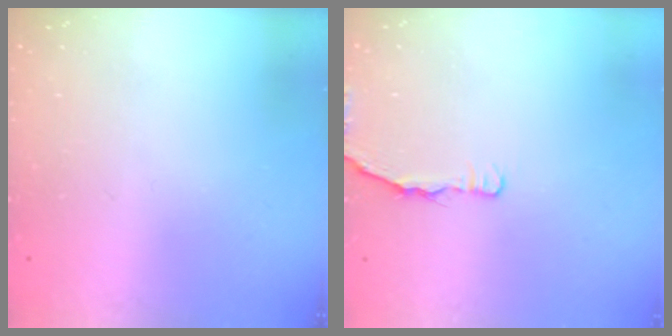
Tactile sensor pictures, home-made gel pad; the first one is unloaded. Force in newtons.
{"total": 3.7, "press": 3.7, "slide": 0.5}